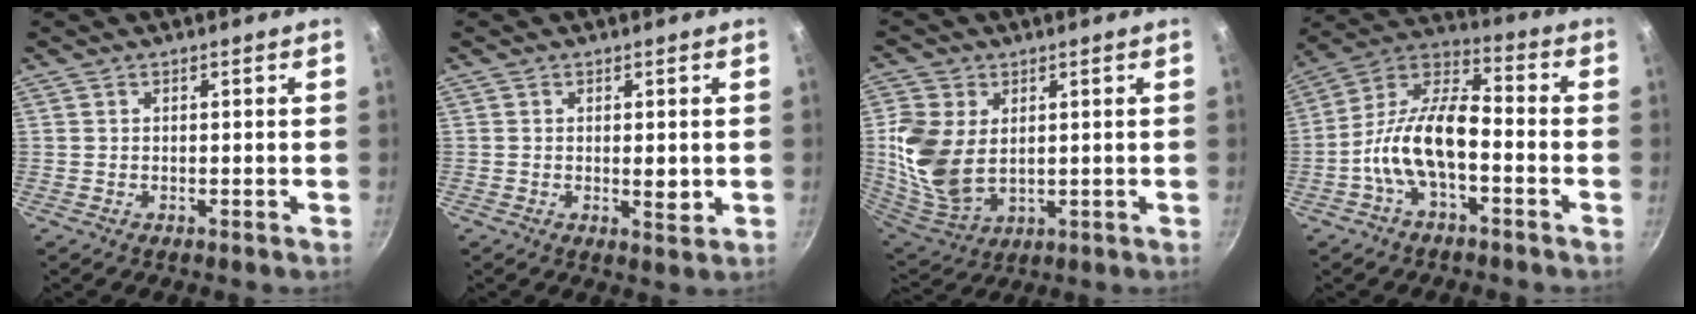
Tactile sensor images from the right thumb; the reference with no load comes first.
{"total": 2.9, "force": [0.0, 1.2, 2.7], "torque": [-0.041, -0.010, 0.001]}
{"total": 13.2, "force": [1.8, 9.1, 9.4], "torque": [-0.187, -0.020, 0.049]}
{"total": 13.6, "force": [-4.1, 6.4, 11.3], "torque": [-0.201, 0.049, -0.095]}